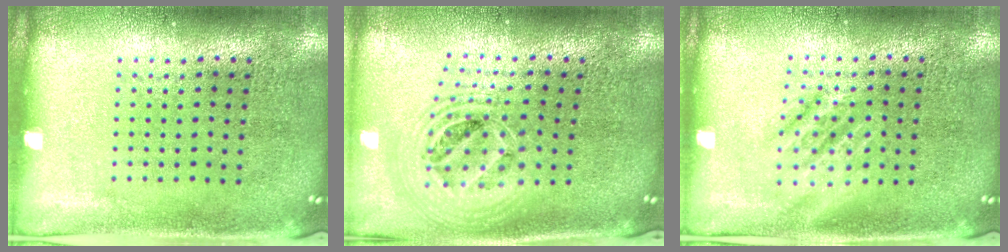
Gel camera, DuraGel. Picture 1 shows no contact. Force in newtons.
{"total": 2.3, "press": 1.7, "slide": 1.5}
{"total": 1.1, "press": 1.1, "slide": 0.2}